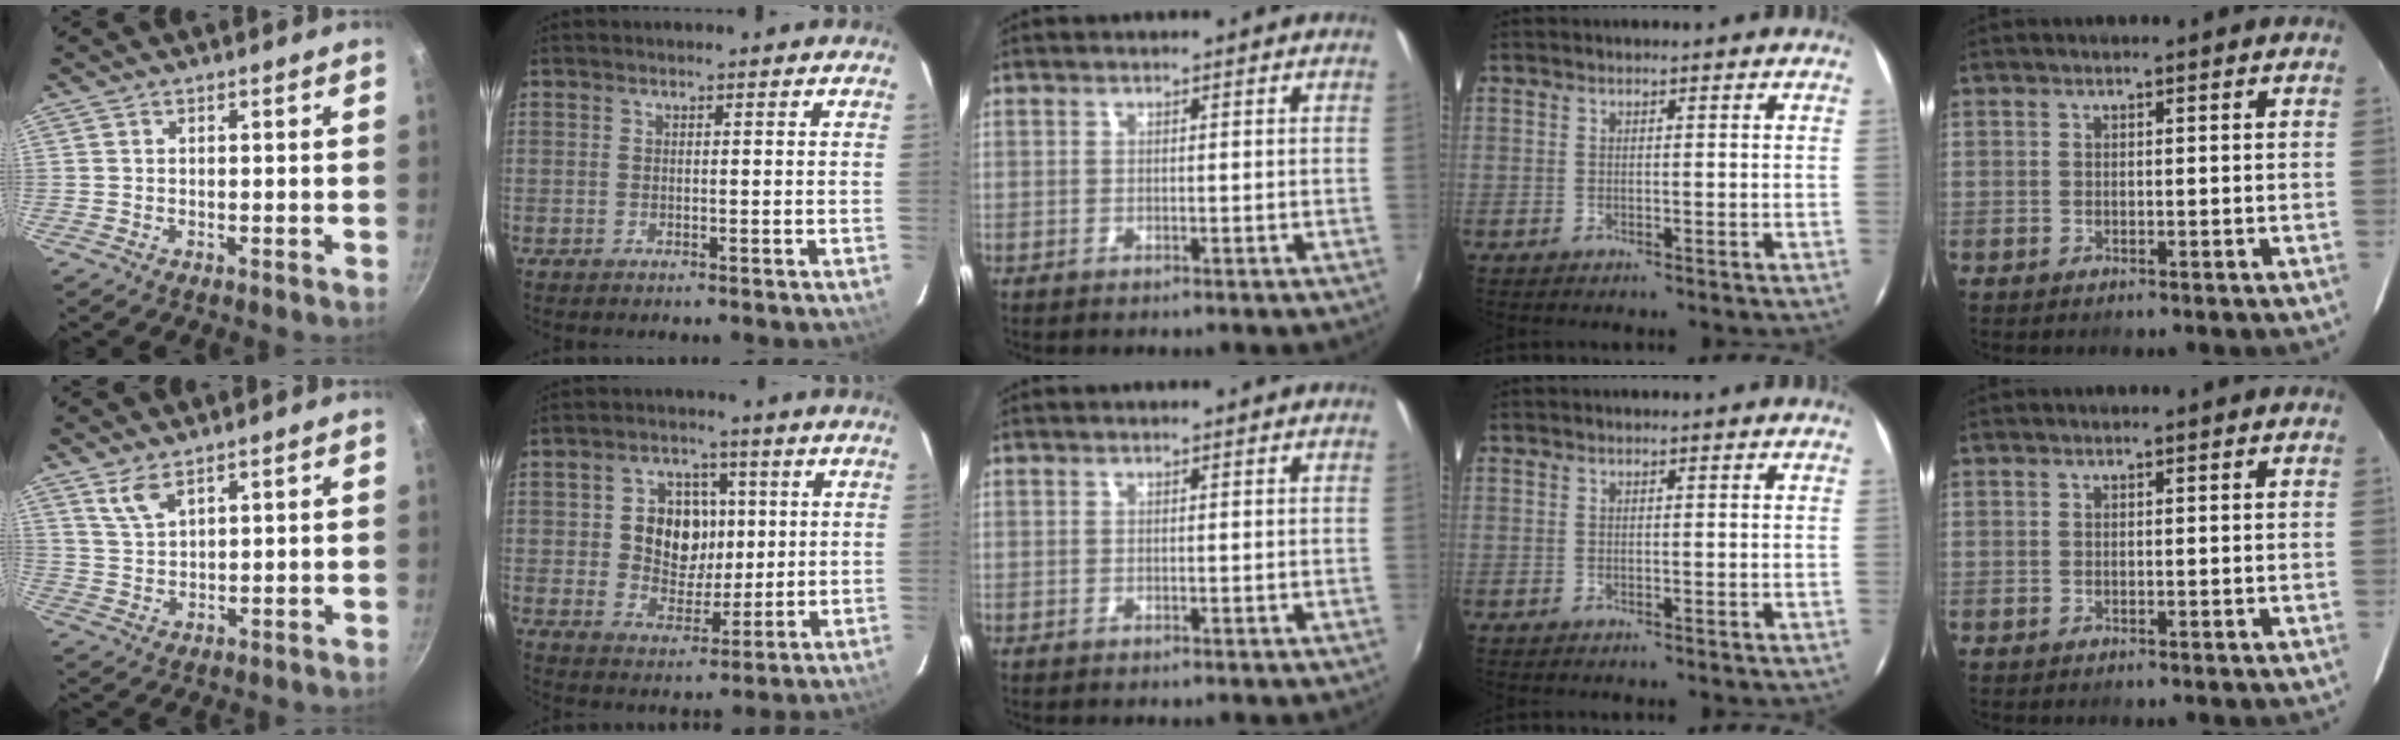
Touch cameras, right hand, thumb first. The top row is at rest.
{"thumb": {"total": 4.3, "force": [3.0, 1.5, 2.7], "torque": [-0.052, -0.018, 0.067]}, "index": {"total": 9.9, "force": [1.2, 8.3, 5.4], "torque": [-0.107, 0.011, 0.027]}}